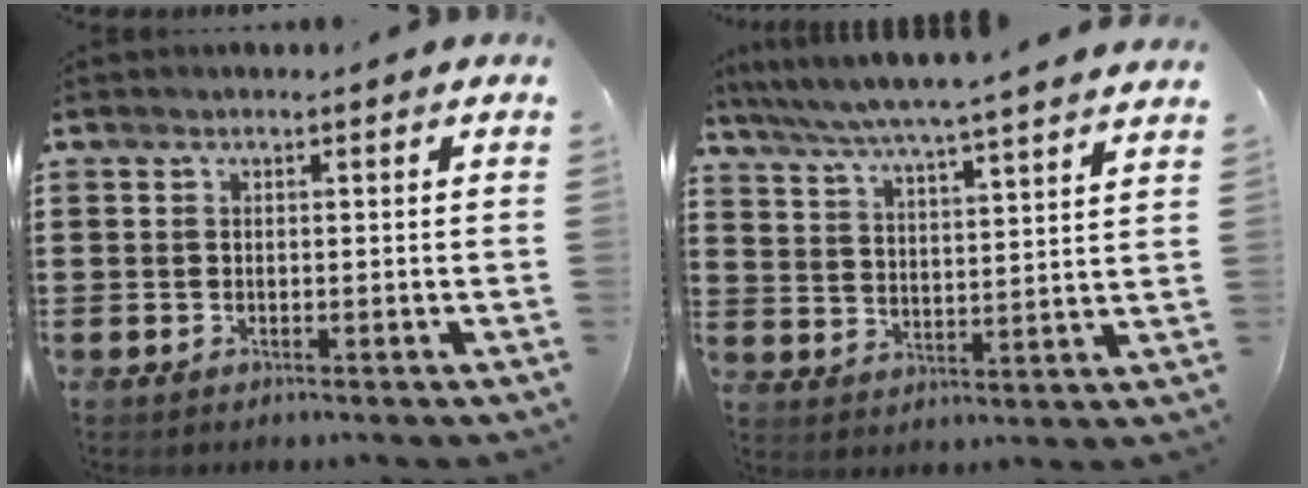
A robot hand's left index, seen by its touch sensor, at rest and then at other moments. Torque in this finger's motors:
{"motor_torque": [2.14, 0.00, 1.05, 0.21]}